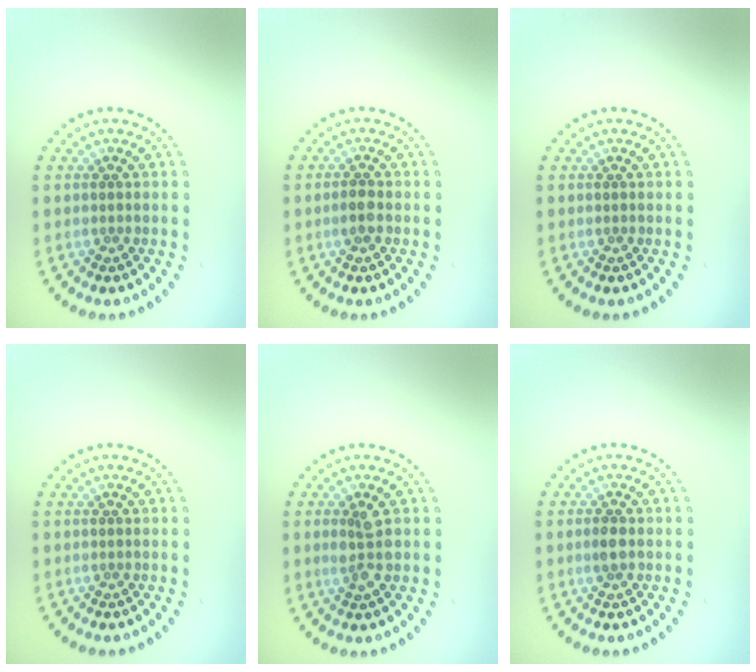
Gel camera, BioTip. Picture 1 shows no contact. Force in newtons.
{"total": 1.5, "press": 1.5, "slide": 0.3}
{"total": 0.0}
{"total": 0.0}
{"total": 2.4, "press": 2.4, "slide": 0.5}
{"total": 1.3, "press": 1.3, "slide": 0.2}